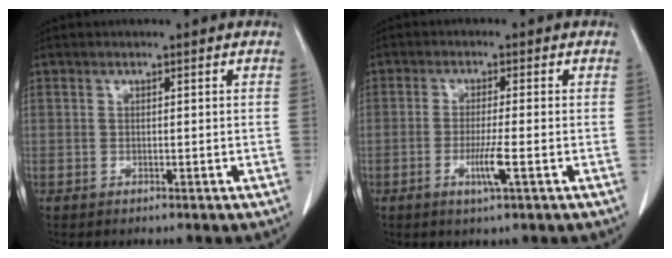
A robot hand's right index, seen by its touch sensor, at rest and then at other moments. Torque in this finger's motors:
{"motor_torque": [0.83, -0.26, 0.42, 0.09]}